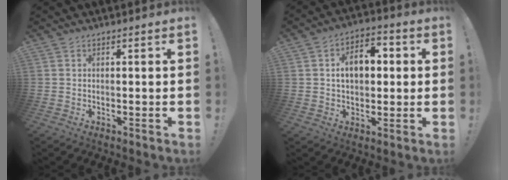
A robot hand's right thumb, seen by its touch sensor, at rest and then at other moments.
{"total": 9.8, "force": [1.4, 6.7, 7.0], "torque": [-0.104, 0.014, 0.025]}